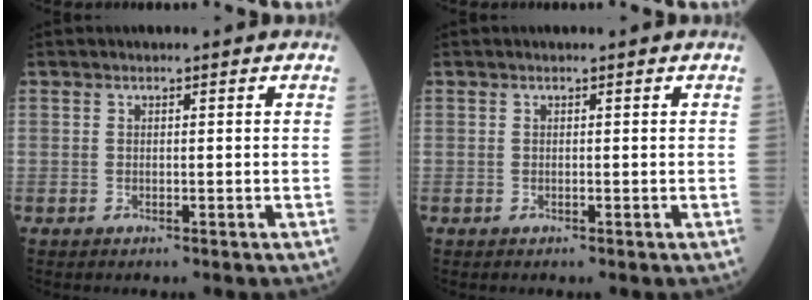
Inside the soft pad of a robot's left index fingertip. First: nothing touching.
{"total": 0.0}